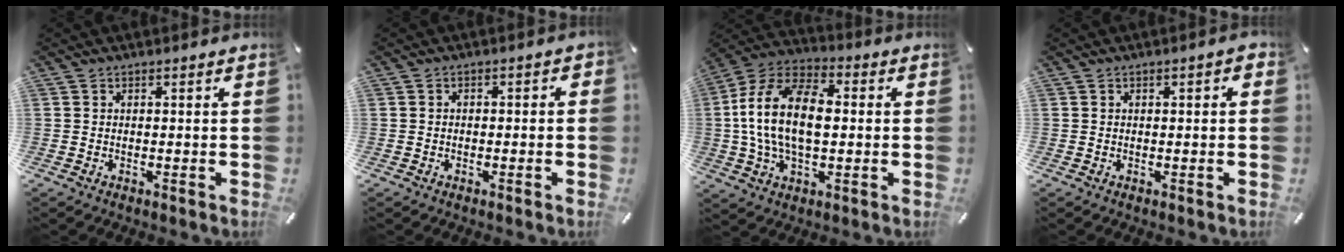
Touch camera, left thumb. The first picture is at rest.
{"total": 1.6, "force": [-1.1, 0.9, 0.7], "torque": [-0.013, 0.007, -0.023]}
{"total": 16.3, "force": [0.0, 10.0, 12.8], "torque": [-0.285, 0.009, -0.004]}
{"total": 1.2, "force": [0.0, 0.5, 1.1], "torque": [-0.012, 0.000, -0.003]}